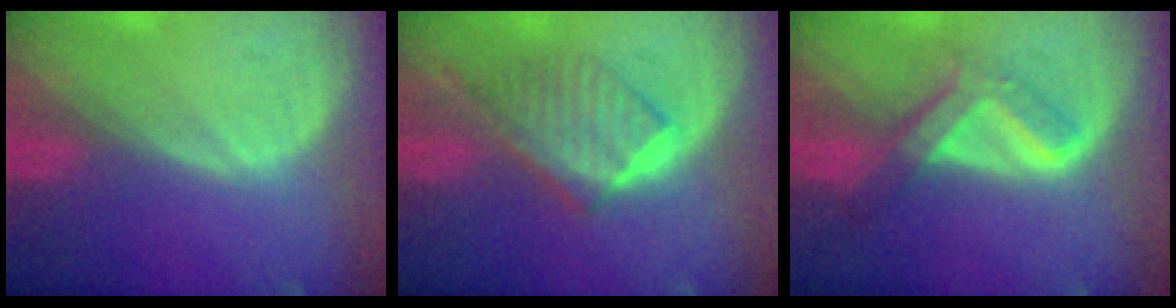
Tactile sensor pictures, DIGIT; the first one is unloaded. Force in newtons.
{"total": 6.5, "press": 6.2, "slide": 2.1}
{"total": 6.8, "press": 5.7, "slide": 3.7}